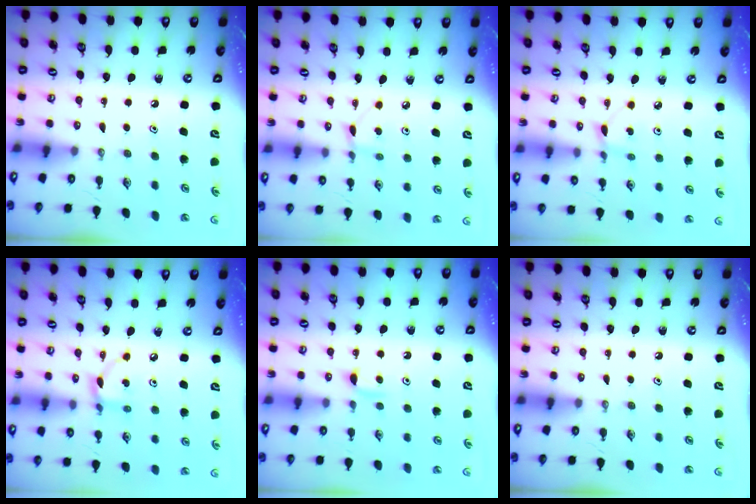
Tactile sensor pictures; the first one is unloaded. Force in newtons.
{"total": 3.6, "press": 3.6, "slide": 0.3}
{"total": 3.1, "press": 3.0, "slide": 0.5}
{"total": 5.2, "press": 5.2, "slide": 0.2}
{"total": 3.4, "press": 3.4, "slide": 0.5}
{"total": 0.0}